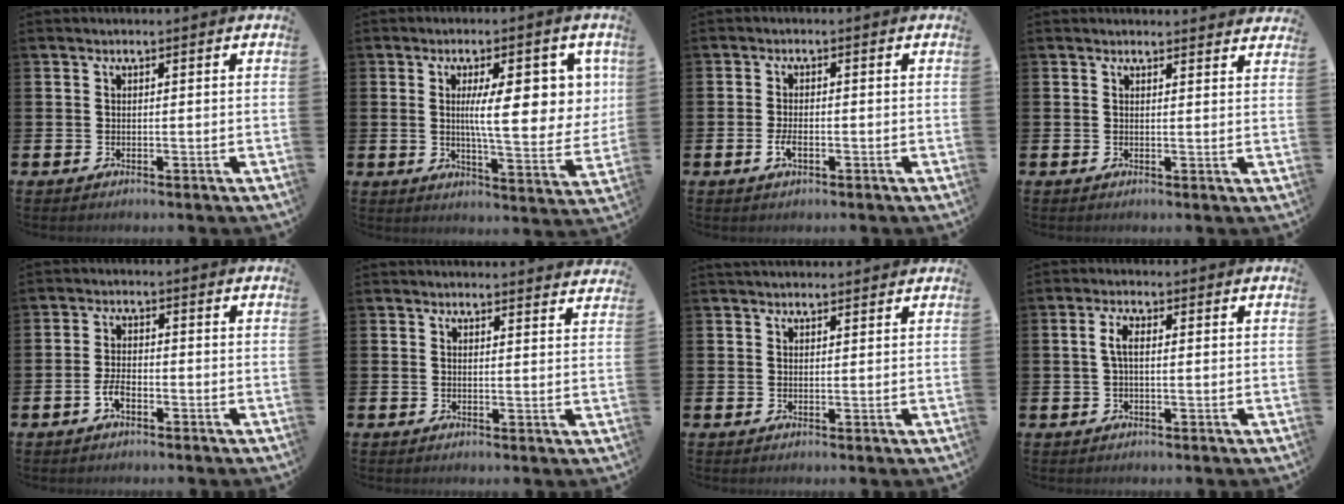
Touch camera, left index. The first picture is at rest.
{"total": 10.2, "force": [2.6, 3.2, 9.3], "torque": [-0.153, -0.004, 0.037]}
{"total": 2.4, "force": [-0.8, 1.1, 2.0], "torque": [-0.038, 0.001, -0.014]}
{"total": 1.9, "force": [1.9, 0.0, -0.2], "torque": [0.009, -0.015, 0.033]}
{"total": 2.8, "force": [-1.4, 1.3, 2.1], "torque": [-0.053, 0.005, -0.026]}
{"total": 2.4, "force": [2.4, -0.1, -0.3], "torque": [0.010, -0.018, 0.042]}
{"total": 1.6, "force": [1.5, 0.3, 0.2], "torque": [0.002, -0.003, 0.027]}
{"total": 2.5, "force": [0.3, 0.9, 2.3], "torque": [-0.048, 0.008, 0.005]}